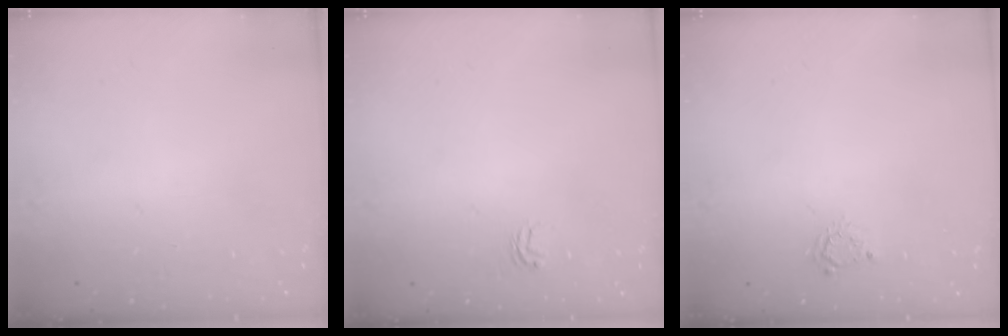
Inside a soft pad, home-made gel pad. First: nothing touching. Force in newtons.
{"total": 2.1, "press": 2.1, "slide": 0.2}
{"total": 3.1, "press": 3.0, "slide": 0.5}